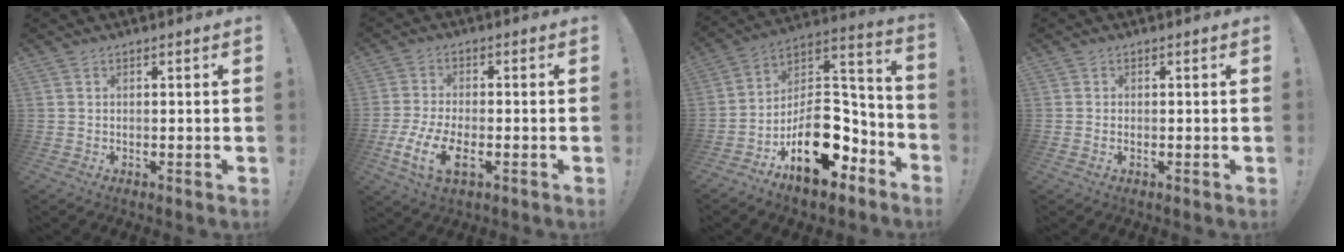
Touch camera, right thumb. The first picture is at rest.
{"total": 10.4, "force": [-3.4, 5.2, 8.4], "torque": [-0.170, -0.009, -0.060]}
{"total": 20.2, "force": [-8.0, 12.7, 13.6], "torque": [-0.174, 0.051, -0.114]}
{"total": 0.0}